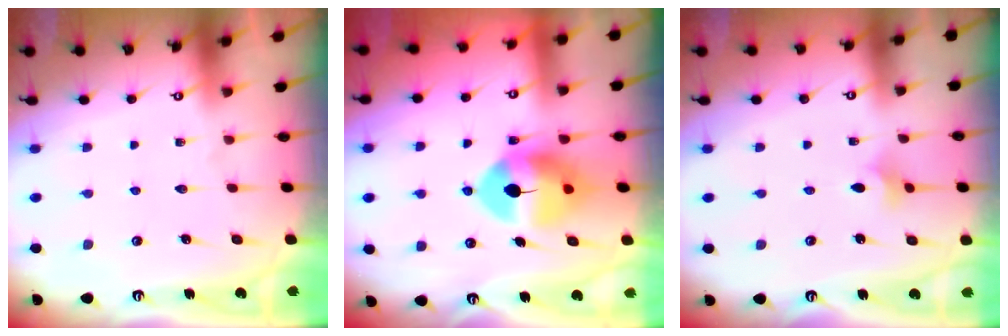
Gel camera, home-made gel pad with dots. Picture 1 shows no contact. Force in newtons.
{"total": 10.8, "press": 10.6, "slide": 1.9}
{"total": 3.0, "press": 2.9, "slide": 0.7}